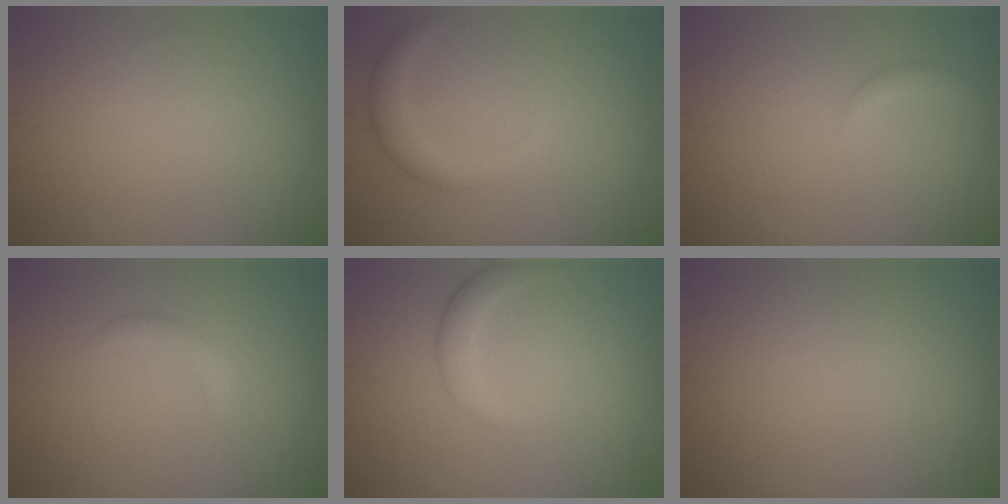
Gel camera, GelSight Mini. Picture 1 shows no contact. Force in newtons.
{"total": 2.1, "press": 2.1, "slide": 0.1}
{"total": 1.0, "press": 1.0, "slide": 0.0}
{"total": 1.2, "press": 1.2, "slide": 0.0}
{"total": 2.0, "press": 2.0, "slide": 0.1}
{"total": 0.0}